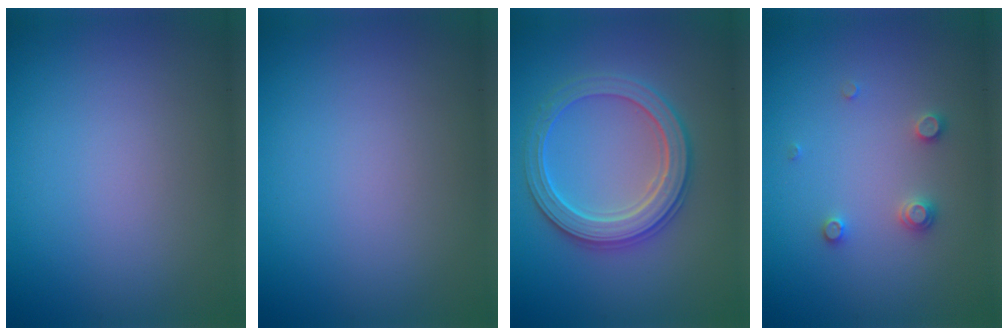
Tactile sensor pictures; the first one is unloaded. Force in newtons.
{"total": 0.0}
{"total": 3.9, "press": 3.8, "slide": 0.9}
{"total": 1.5, "press": 1.5, "slide": 0.2}